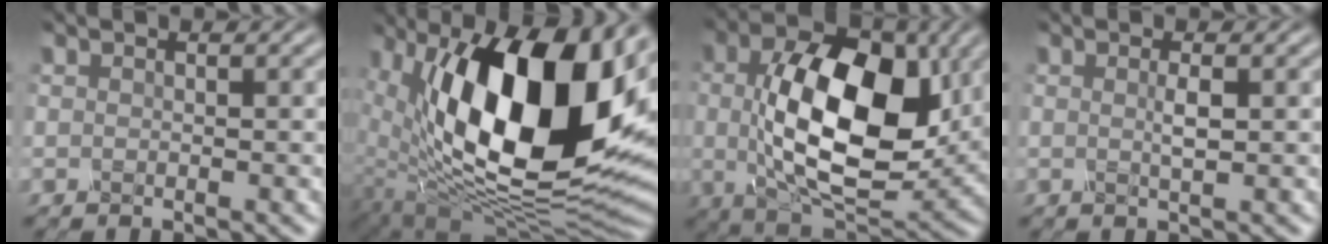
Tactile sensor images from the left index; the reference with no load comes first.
{"total": 18.6, "force": [4.2, 9.1, 15.7], "torque": [-0.242, -0.003, 0.069]}
{"total": 12.6, "force": [0.9, 7.0, 10.5], "torque": [-0.180, -0.004, 0.017]}
{"total": 1.2, "force": [0.1, 0.2, 1.1], "torque": [-0.022, 0.002, -0.003]}